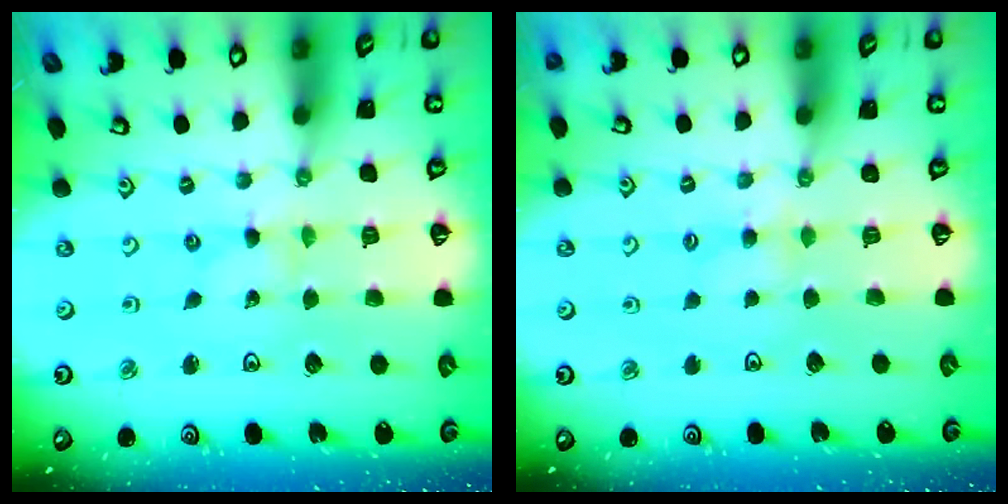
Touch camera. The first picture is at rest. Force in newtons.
{"total": 3.1, "press": 3.1, "slide": 0.5}